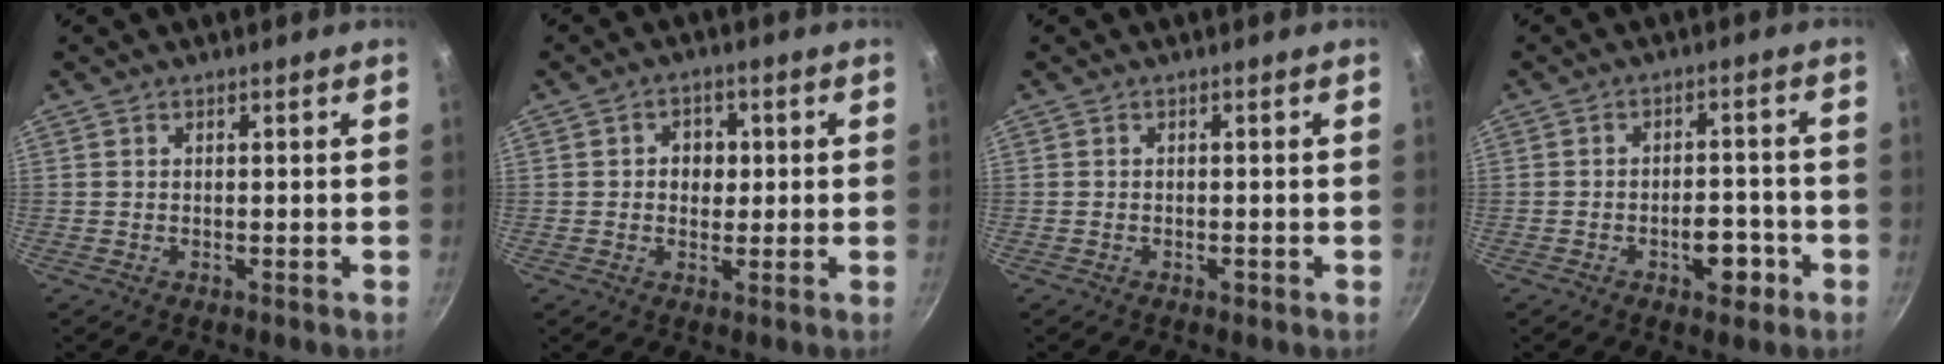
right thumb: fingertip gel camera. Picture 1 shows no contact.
{"total": 4.4, "force": [0.4, 3.7, 2.4], "torque": [-0.012, 0.001, 0.001]}
{"total": 0.8, "force": [-0.4, 0.5, 0.5], "torque": [-0.009, 0.003, -0.005]}
{"total": 6.2, "force": [-2.7, 3.5, 4.4], "torque": [-0.034, 0.022, -0.036]}